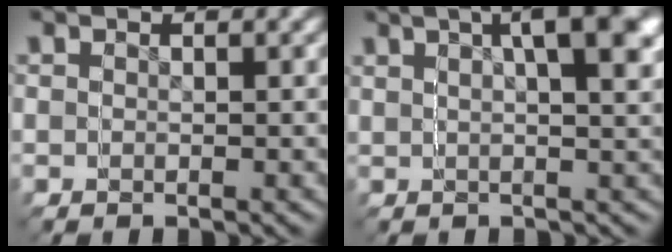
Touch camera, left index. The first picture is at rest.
{"total": 4.1, "force": [1.3, 0.8, 3.8], "torque": [-0.044, 0.025, 0.015]}